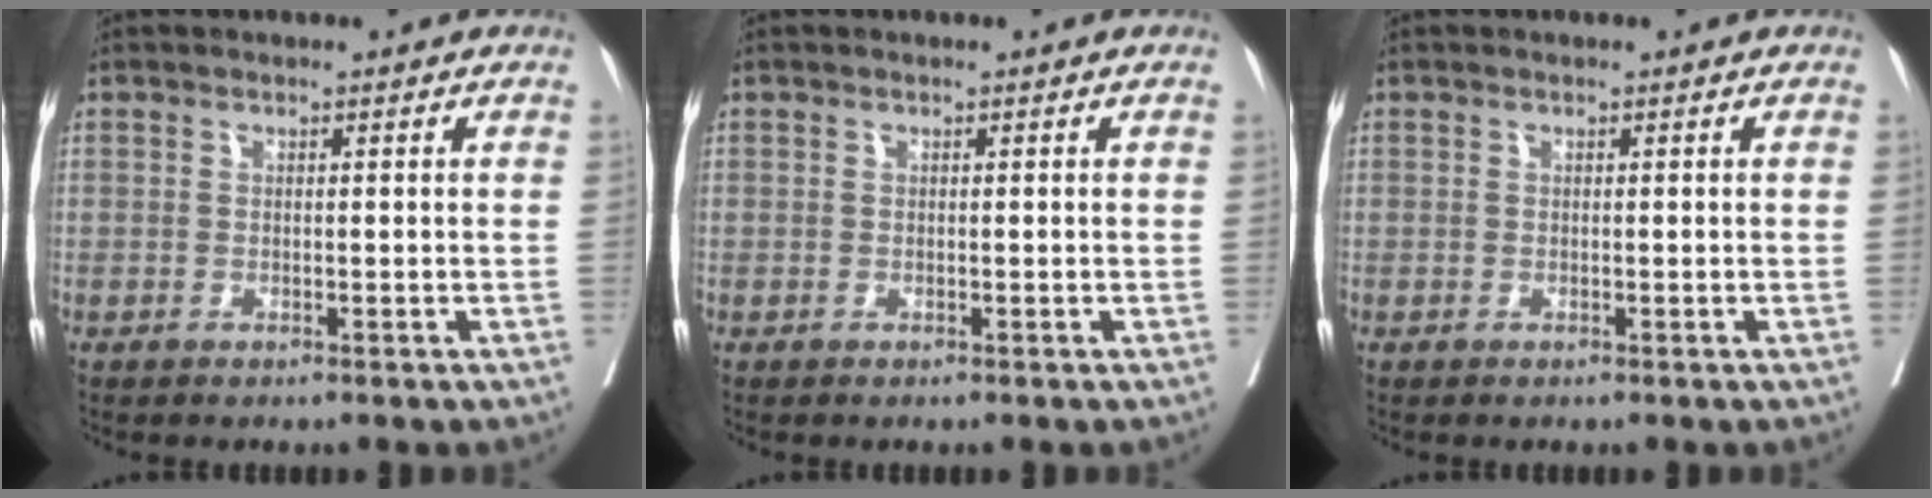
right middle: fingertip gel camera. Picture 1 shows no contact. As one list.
[{"total": 0.0}, {"total": 0.0}]